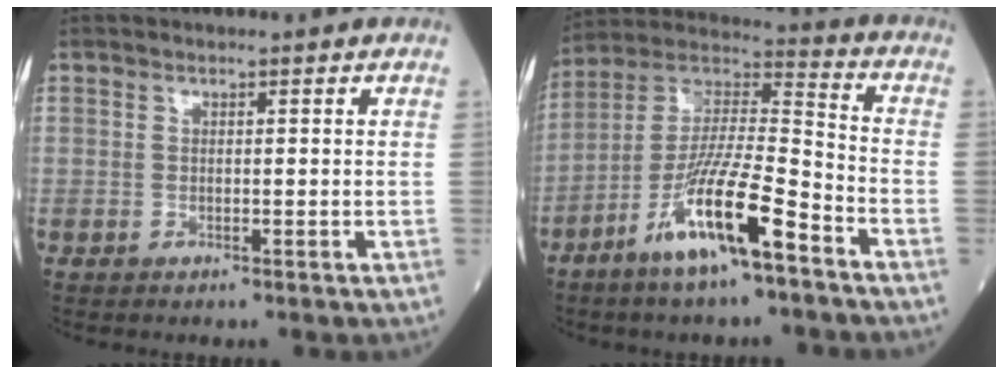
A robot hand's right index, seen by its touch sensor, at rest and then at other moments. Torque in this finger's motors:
{"motor_torque": [1.18, -0.96, 1.06, 0.21]}